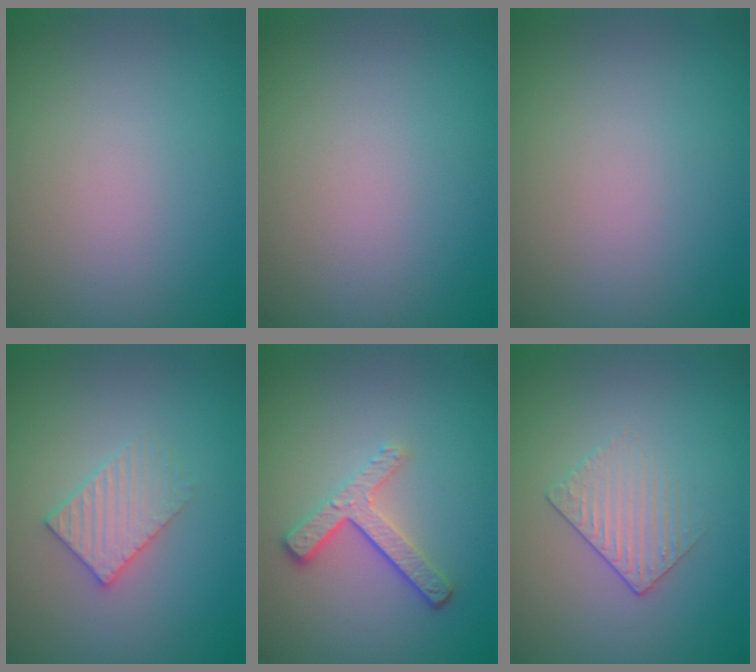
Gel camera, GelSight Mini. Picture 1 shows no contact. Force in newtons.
{"total": 0.0}
{"total": 0.0}
{"total": 2.7, "press": 2.7, "slide": 0.5}
{"total": 3.4, "press": 2.6, "slide": 2.3}
{"total": 1.5, "press": 1.0, "slide": 1.1}